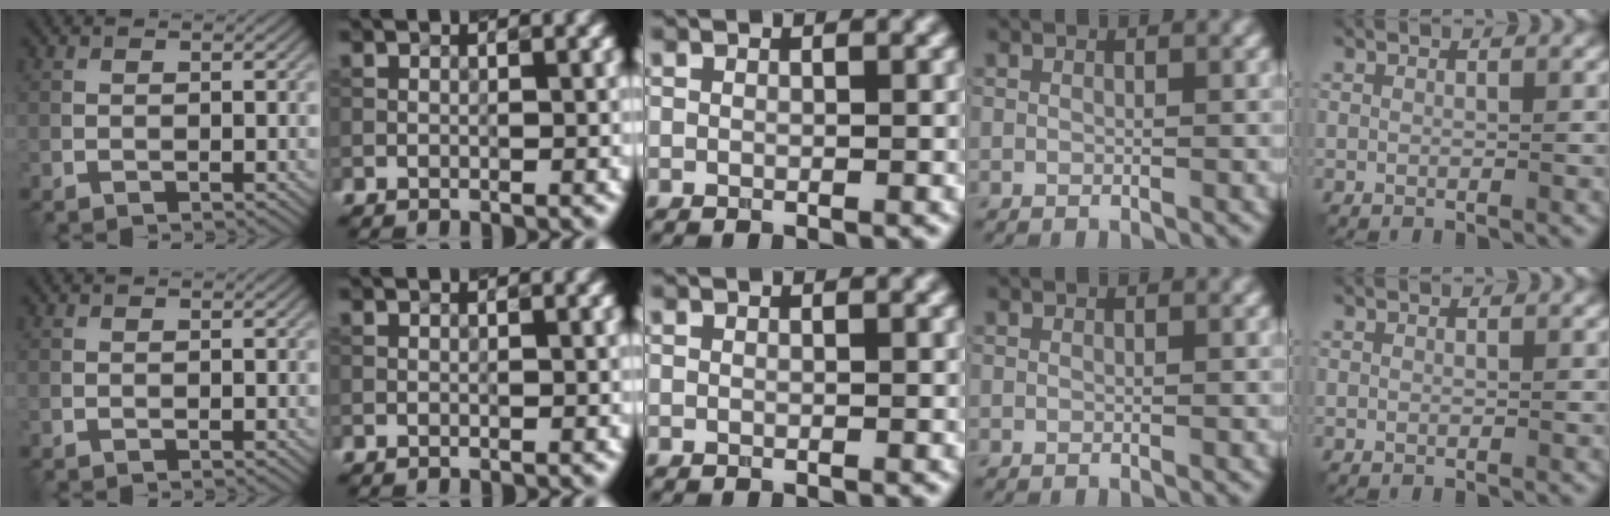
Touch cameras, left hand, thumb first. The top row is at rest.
{}